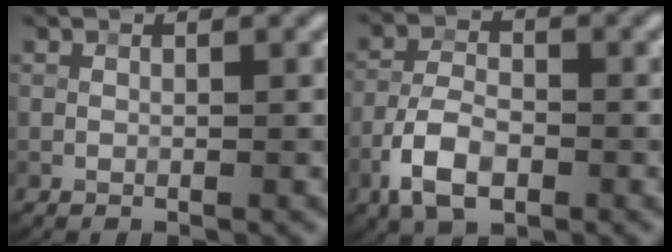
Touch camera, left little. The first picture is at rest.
{"total": 5.5, "force": [-2.7, 2.9, 3.8], "torque": [-0.072, 0.001, -0.056]}